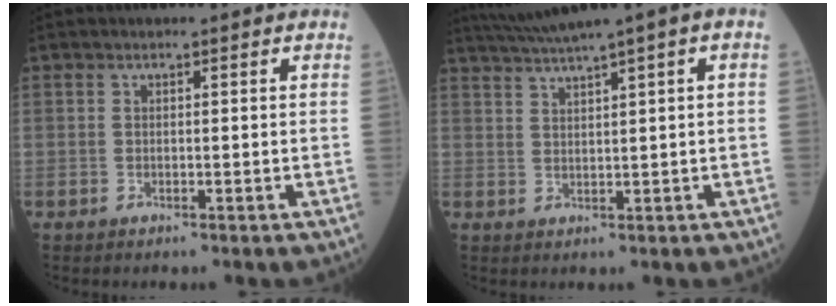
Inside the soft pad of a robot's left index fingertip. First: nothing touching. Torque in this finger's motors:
{"motor_torque": [0.79, -0.82, 0.39, 0.12]}